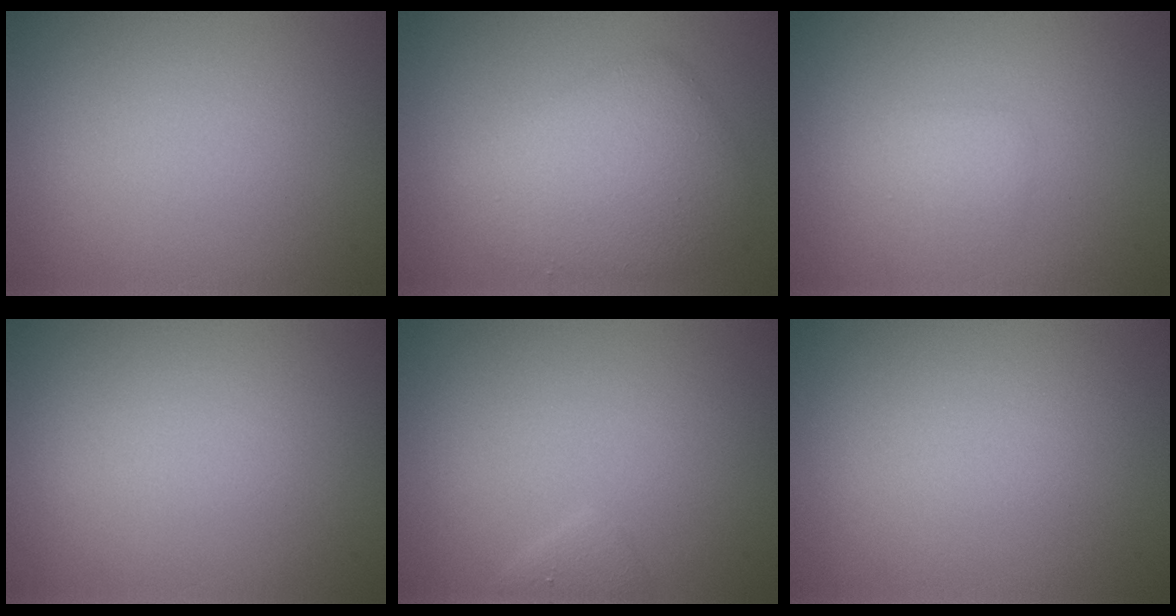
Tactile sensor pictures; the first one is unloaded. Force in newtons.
{"total": 5.3, "press": 5.3, "slide": 0.1}
{"total": 1.3, "press": 1.2, "slide": 0.0}
{"total": 0.0}
{"total": 1.1, "press": 1.0, "slide": 0.1}
{"total": 0.0}